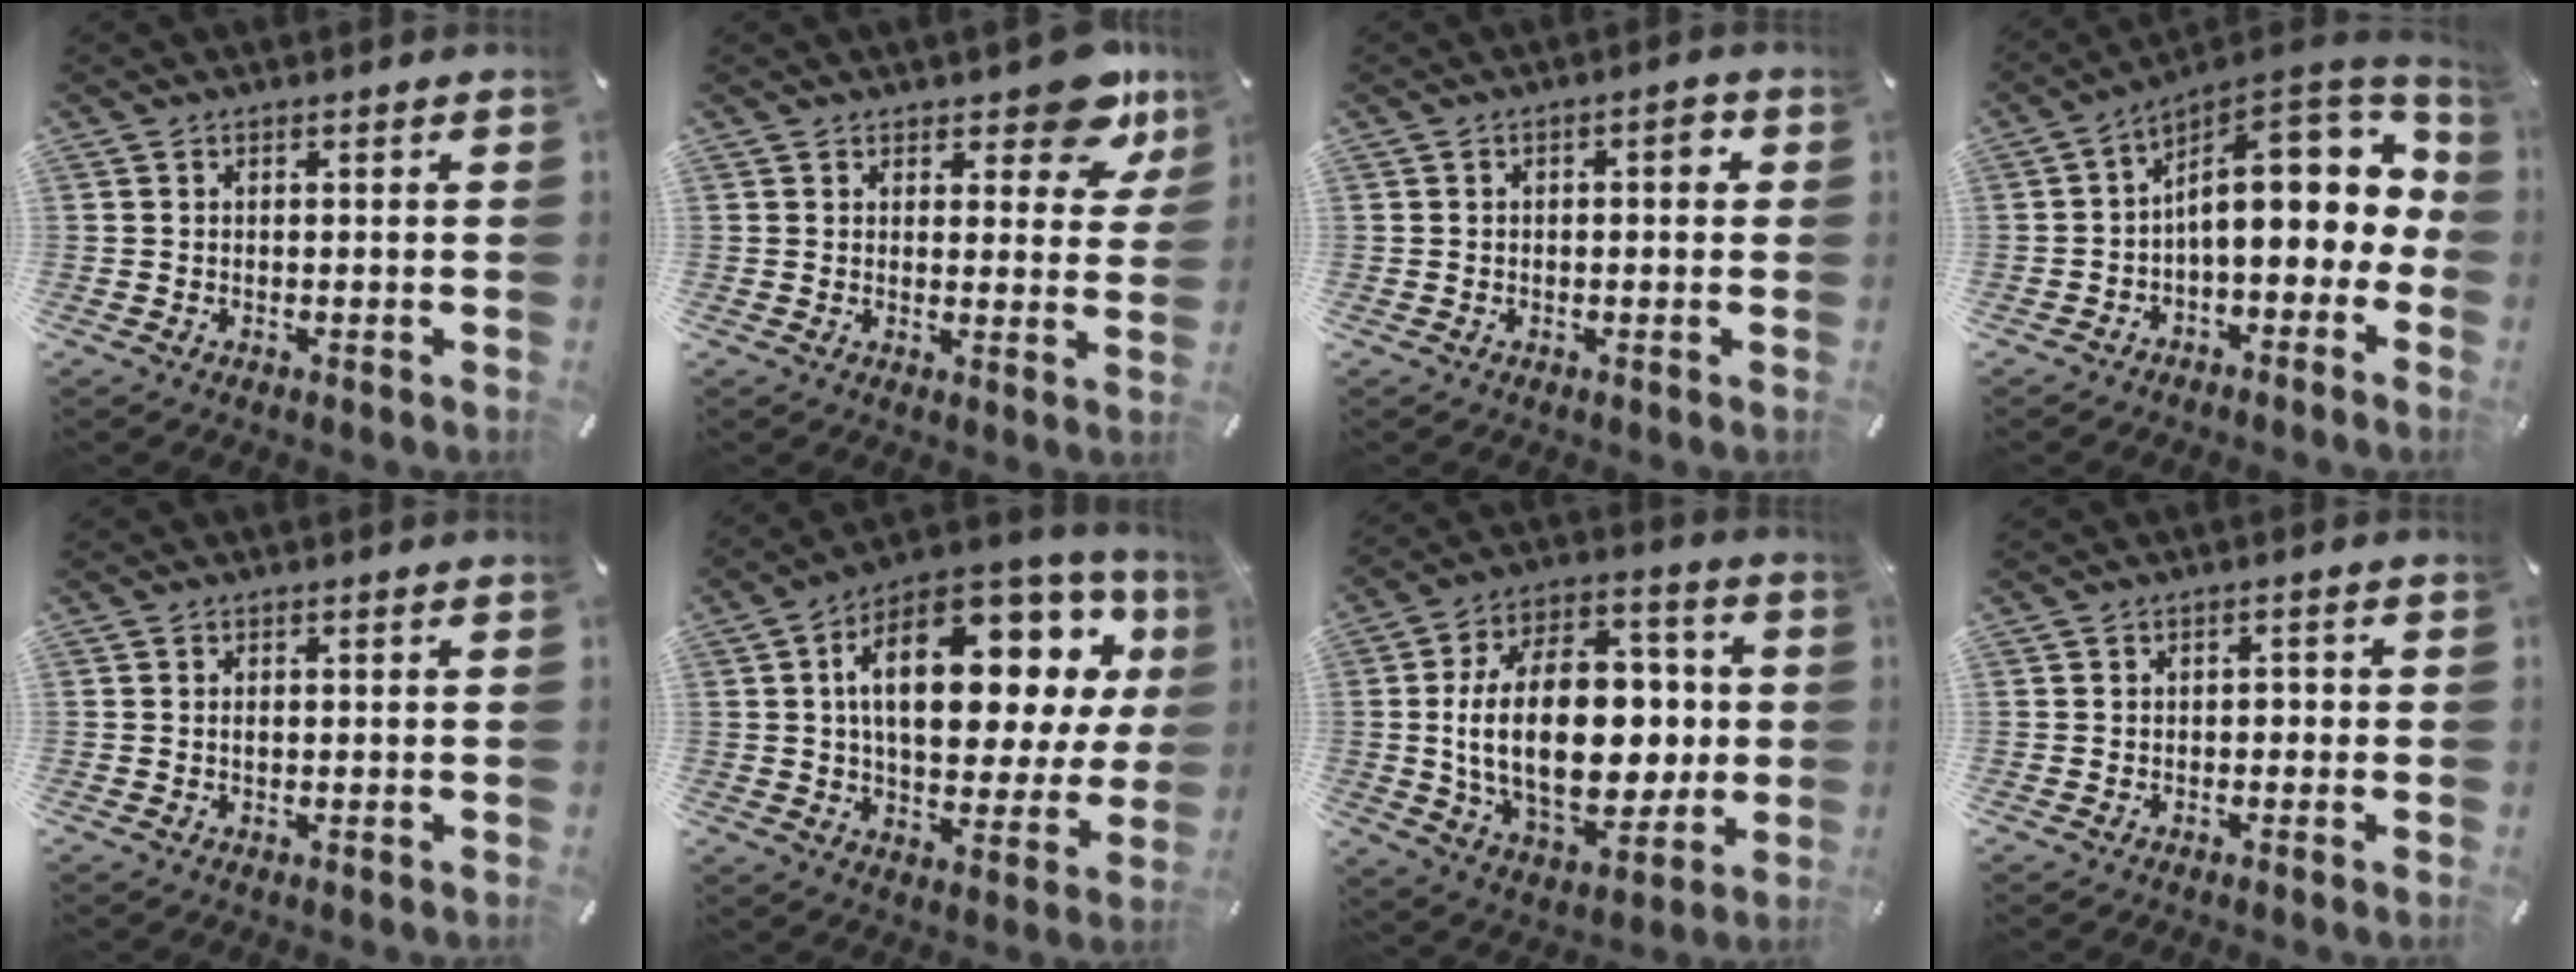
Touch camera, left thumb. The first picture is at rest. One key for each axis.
{"total": 10.3, "fx": 7.4, "fy": 4.5, "fz": 5.5, "tx": -0.049, "ty": -0.054, "tz": 0.127}
{"total": 3.1, "fx": 0.2, "fy": 1.5, "fz": 2.7, "tx": -0.037, "ty": 0.007, "tz": -0.004}
{"total": 16.1, "fx": 2.9, "fy": 8.2, "fz": 13.6, "tx": -0.195, "ty": -0.027, "tz": 0.048}
{"total": 0.6, "fx": 0.0, "fy": 0.3, "fz": 0.5, "tx": -0.012, "ty": -0.001, "tz": 0.000}
{"total": 22.9, "fx": 8.2, "fy": 11.6, "fz": 17.9, "tx": -0.284, "ty": -0.046, "tz": 0.133}
{"total": 26.0, "fx": -0.3, "fy": 16.2, "fz": 20.3, "tx": -0.381, "ty": -0.008, "tz": 0.003}
{"total": 1.3, "fx": -0.9, "fy": 0.8, "fz": 0.5, "tx": -0.012, "ty": 0.006, "tz": -0.022}